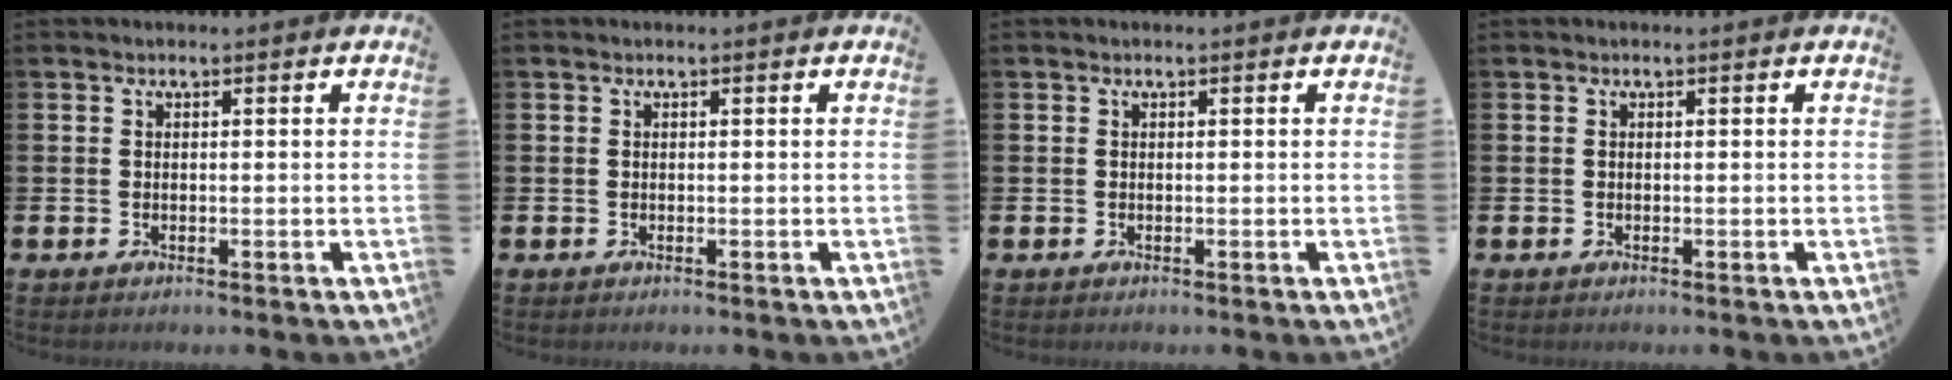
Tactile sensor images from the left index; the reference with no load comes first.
{"total": 0.0}
{"total": 0.0}
{"total": 0.0}